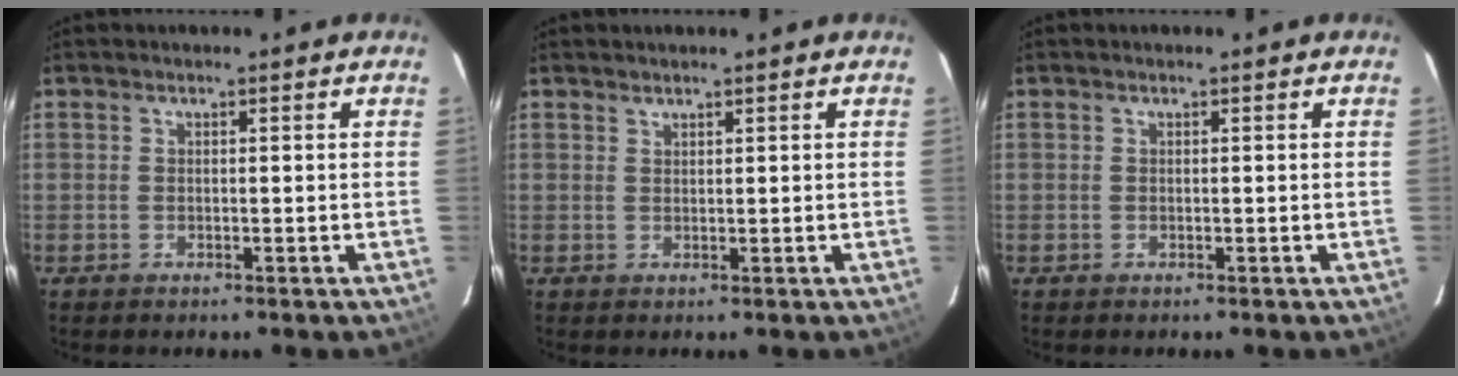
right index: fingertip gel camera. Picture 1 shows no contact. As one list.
[{"total": 0.8, "force": [0.7, 0.2, 0.0], "torque": [-0.001, 0.001, 0.015]}, {"total": 0.0}]